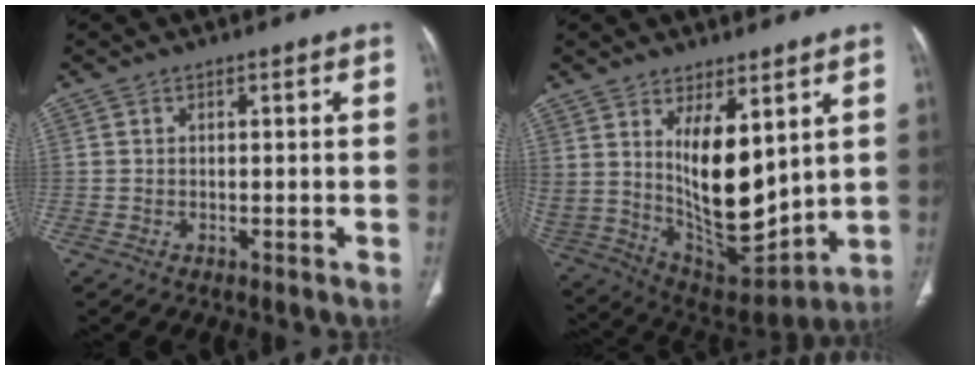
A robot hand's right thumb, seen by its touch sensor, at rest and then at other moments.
{"total": 19.2, "force": [5.0, 8.7, 16.4], "torque": [-0.267, -0.047, 0.114]}